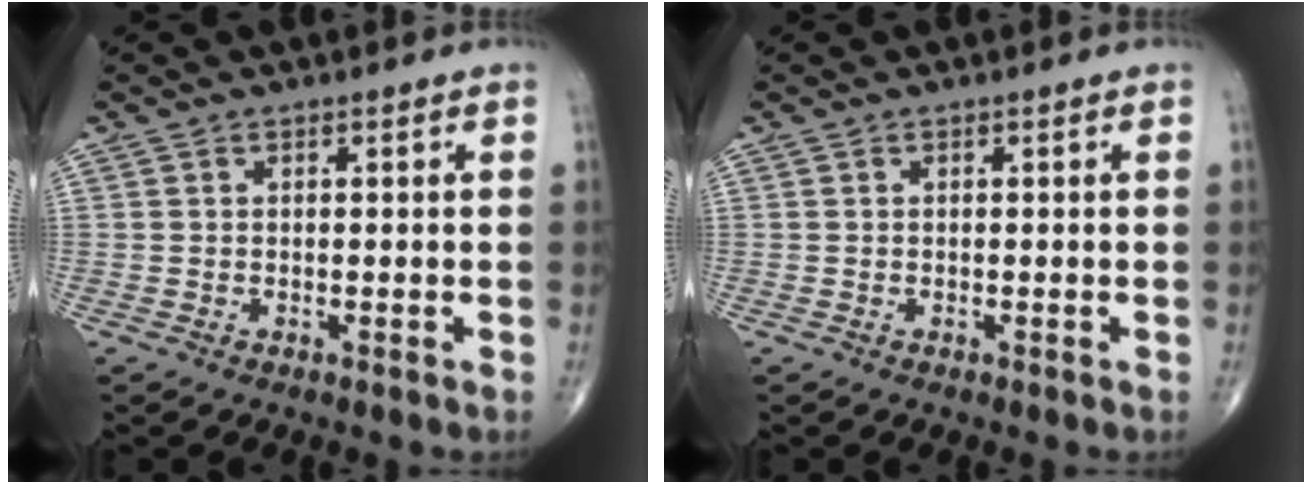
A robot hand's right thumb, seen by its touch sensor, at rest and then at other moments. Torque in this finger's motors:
{"motor_torque": [-0.32, 0.02, 0.05, 0.04, 0.00]}